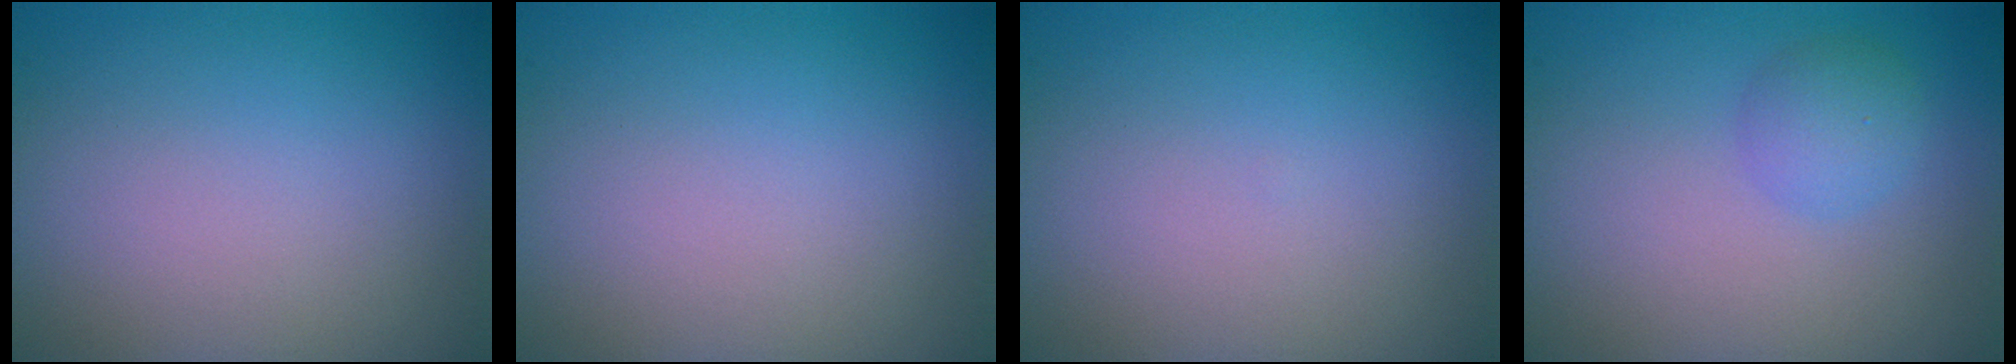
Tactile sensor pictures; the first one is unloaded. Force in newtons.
{"total": 0.0}
{"total": 0.0}
{"total": 1.9, "press": 1.9, "slide": 0.1}